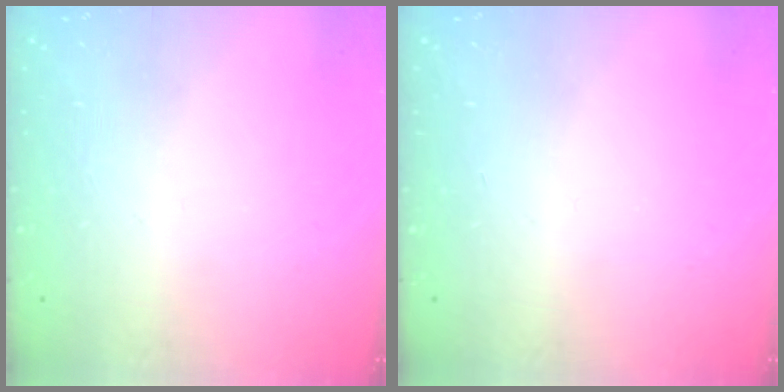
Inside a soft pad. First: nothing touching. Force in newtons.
{"total": 0.0}